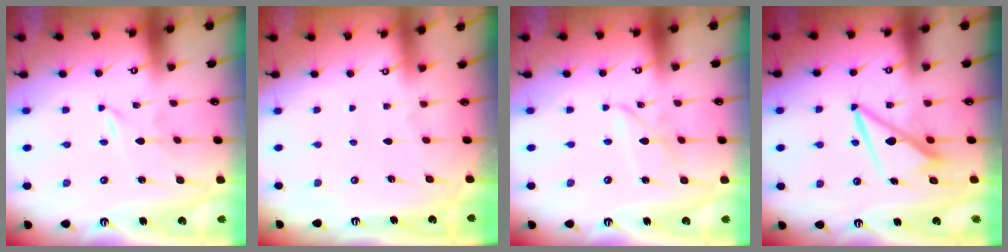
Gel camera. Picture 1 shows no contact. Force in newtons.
{"total": 0.0}
{"total": 3.5, "press": 3.5, "slide": 0.3}
{"total": 8.4, "press": 8.3, "slide": 1.2}